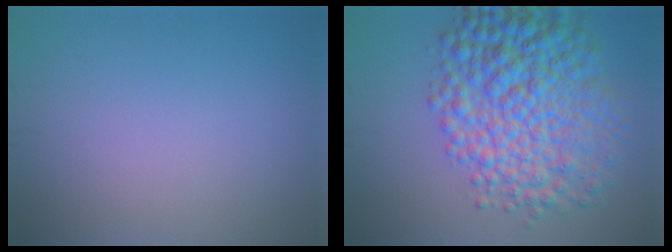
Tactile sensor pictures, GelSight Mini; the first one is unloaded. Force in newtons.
{"total": 9.7, "press": 9.7, "slide": 0.1}